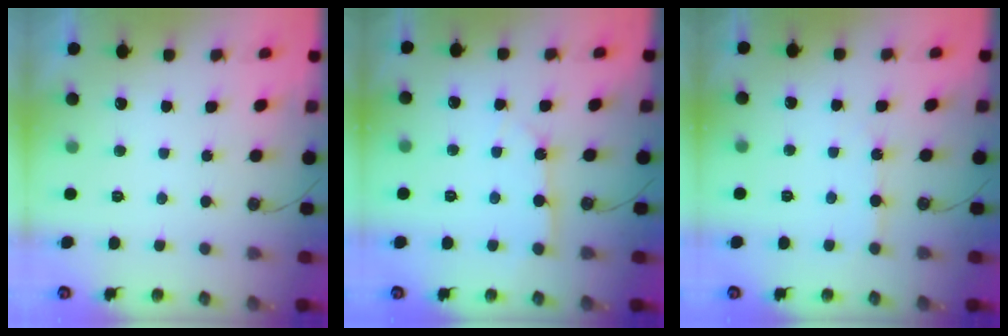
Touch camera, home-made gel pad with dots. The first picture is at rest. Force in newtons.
{"total": 2.6, "press": 2.6, "slide": 0.4}
{"total": 3.2, "press": 3.2, "slide": 0.4}